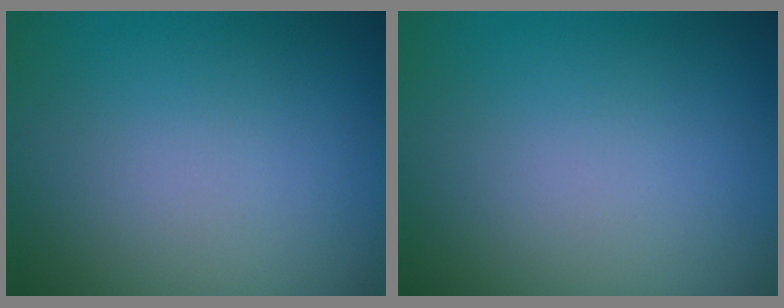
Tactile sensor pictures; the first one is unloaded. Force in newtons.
{"total": 0.0}